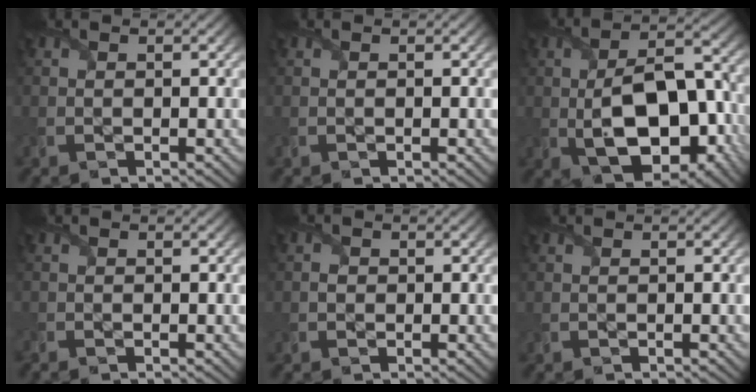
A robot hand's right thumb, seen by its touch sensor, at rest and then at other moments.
{"total": 0.0}
{"total": 14.6, "force": [-3.1, 8.3, 11.7], "torque": [-0.185, -0.015, -0.046]}
{"total": 0.7, "force": [-0.7, 0.2, 0.3], "torque": [-0.009, -0.007, -0.013]}
{"total": 0.9, "force": [-0.2, 0.8, 0.4], "torque": [-0.009, -0.003, -0.006]}
{"total": 0.0}